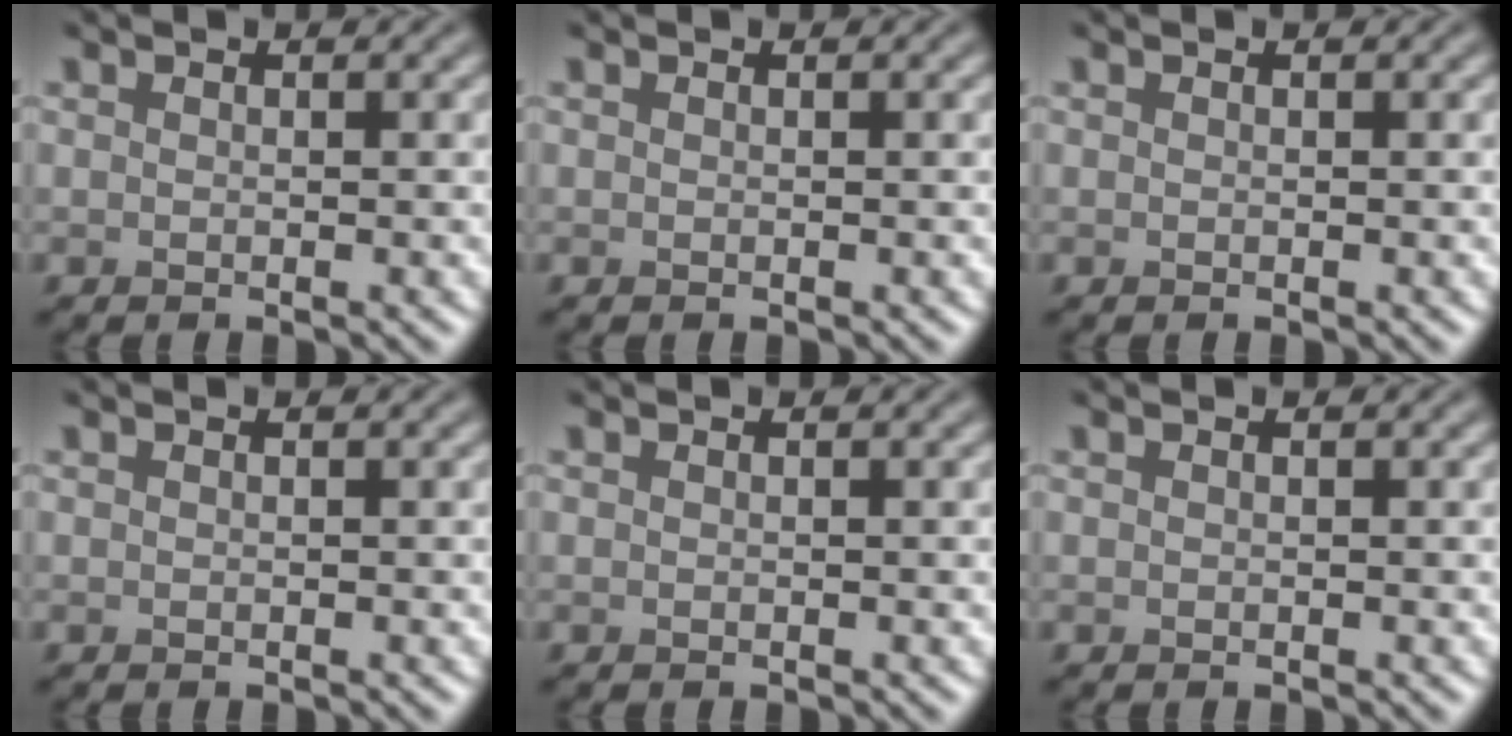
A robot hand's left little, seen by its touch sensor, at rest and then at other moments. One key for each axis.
{"total": 0.0}
{"total": 0.0}
{"total": 0.0}
{"total": 0.0}
{"total": 0.0}